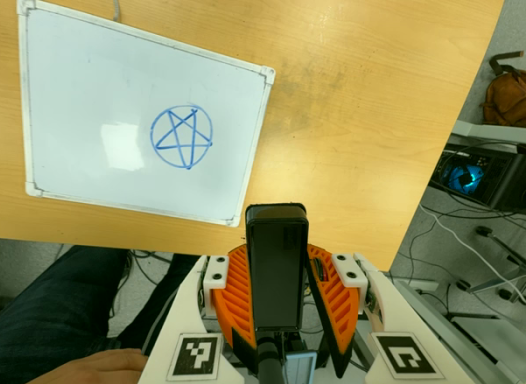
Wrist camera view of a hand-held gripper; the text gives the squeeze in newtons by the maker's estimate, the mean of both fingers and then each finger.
{"total": 5.2, "left": 4.7, "right": 5.6}